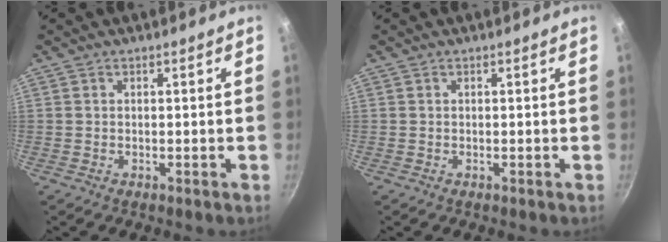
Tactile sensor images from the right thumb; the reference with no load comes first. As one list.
[{"total": 0.0}]